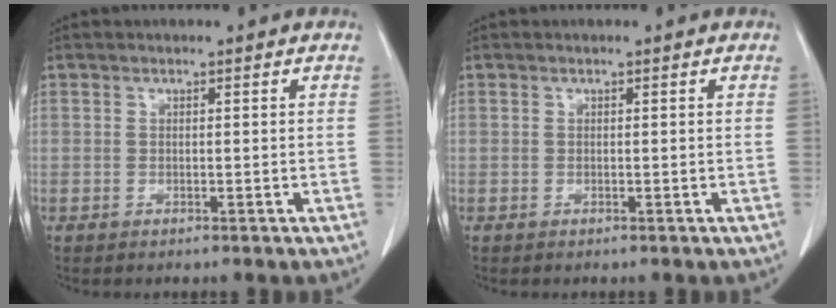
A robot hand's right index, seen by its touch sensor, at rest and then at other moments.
{"total": 0.0}